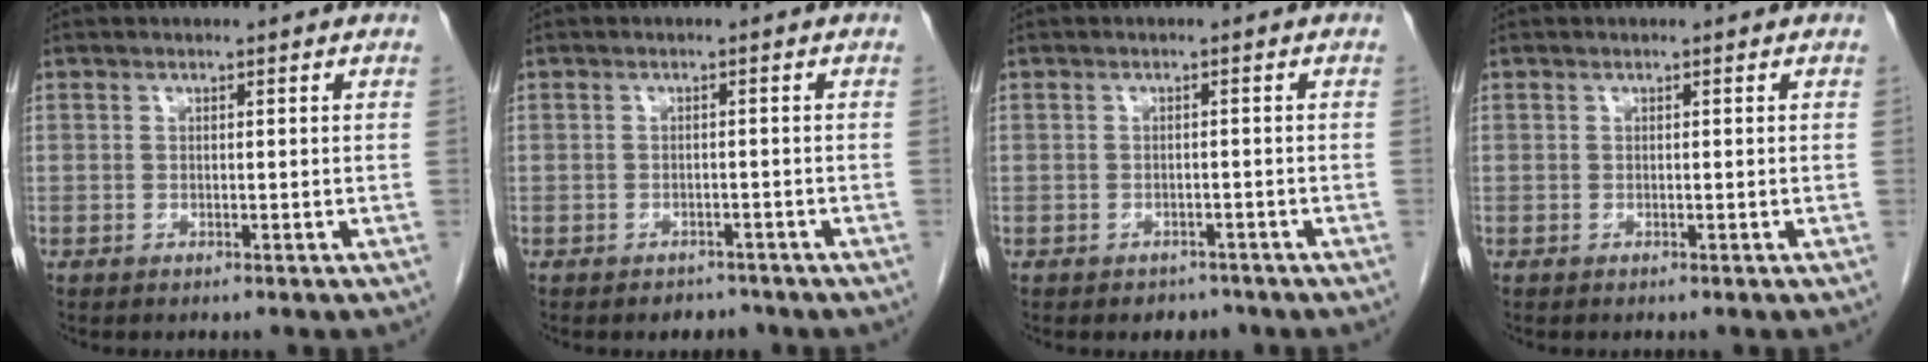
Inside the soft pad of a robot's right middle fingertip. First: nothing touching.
{"total": 2.2, "force": [-1.8, 1.2, 0.2], "torque": [-0.006, 0.004, -0.025]}
{"total": 2.3, "force": [-1.8, 1.4, 0.3], "torque": [-0.005, 0.005, -0.024]}
{"total": 0.0}